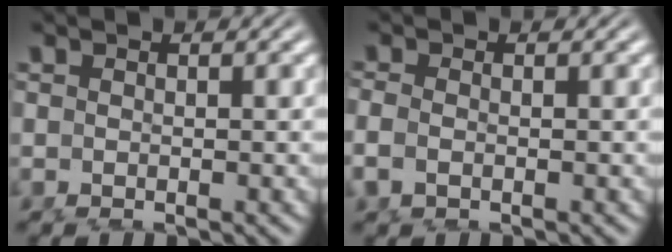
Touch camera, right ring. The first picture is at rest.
{"total": 1.6, "force": [-0.3, 0.8, 1.4], "torque": [-0.036, -0.004, -0.002]}